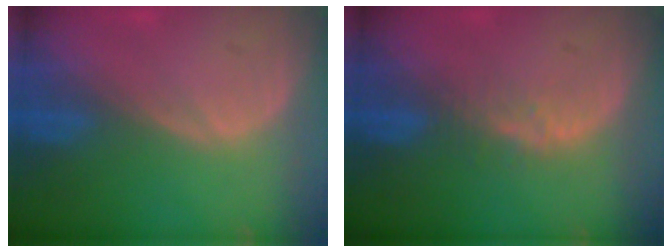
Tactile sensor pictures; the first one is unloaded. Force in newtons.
{"total": 2.5, "press": 2.4, "slide": 0.2}